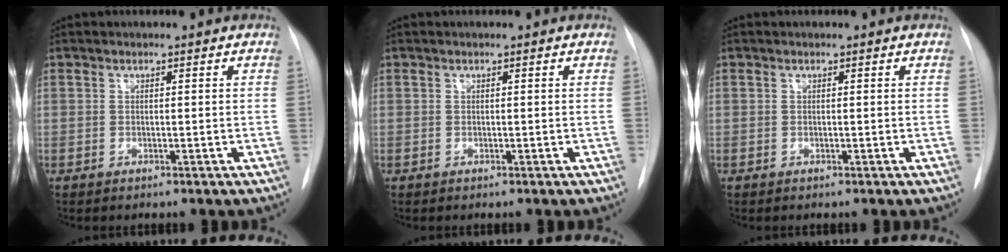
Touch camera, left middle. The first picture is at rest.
{"total": 0.0}
{"total": 0.0}